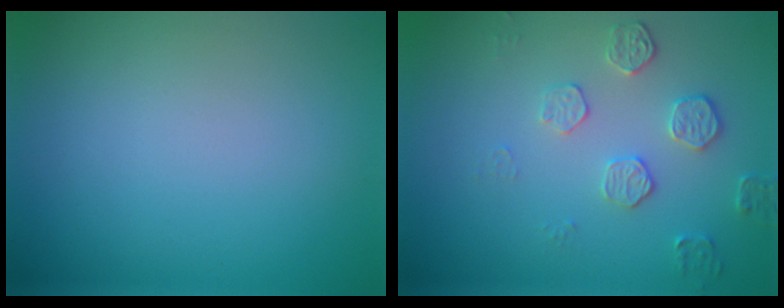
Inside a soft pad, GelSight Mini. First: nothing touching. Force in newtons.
{"total": 2.1, "press": 1.5, "slide": 1.4}